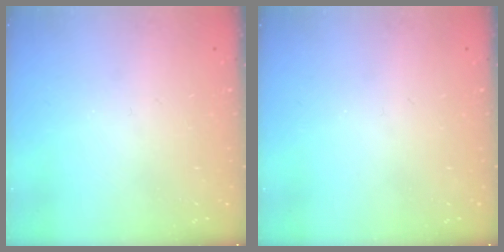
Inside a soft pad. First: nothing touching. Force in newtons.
{"total": 0.0}